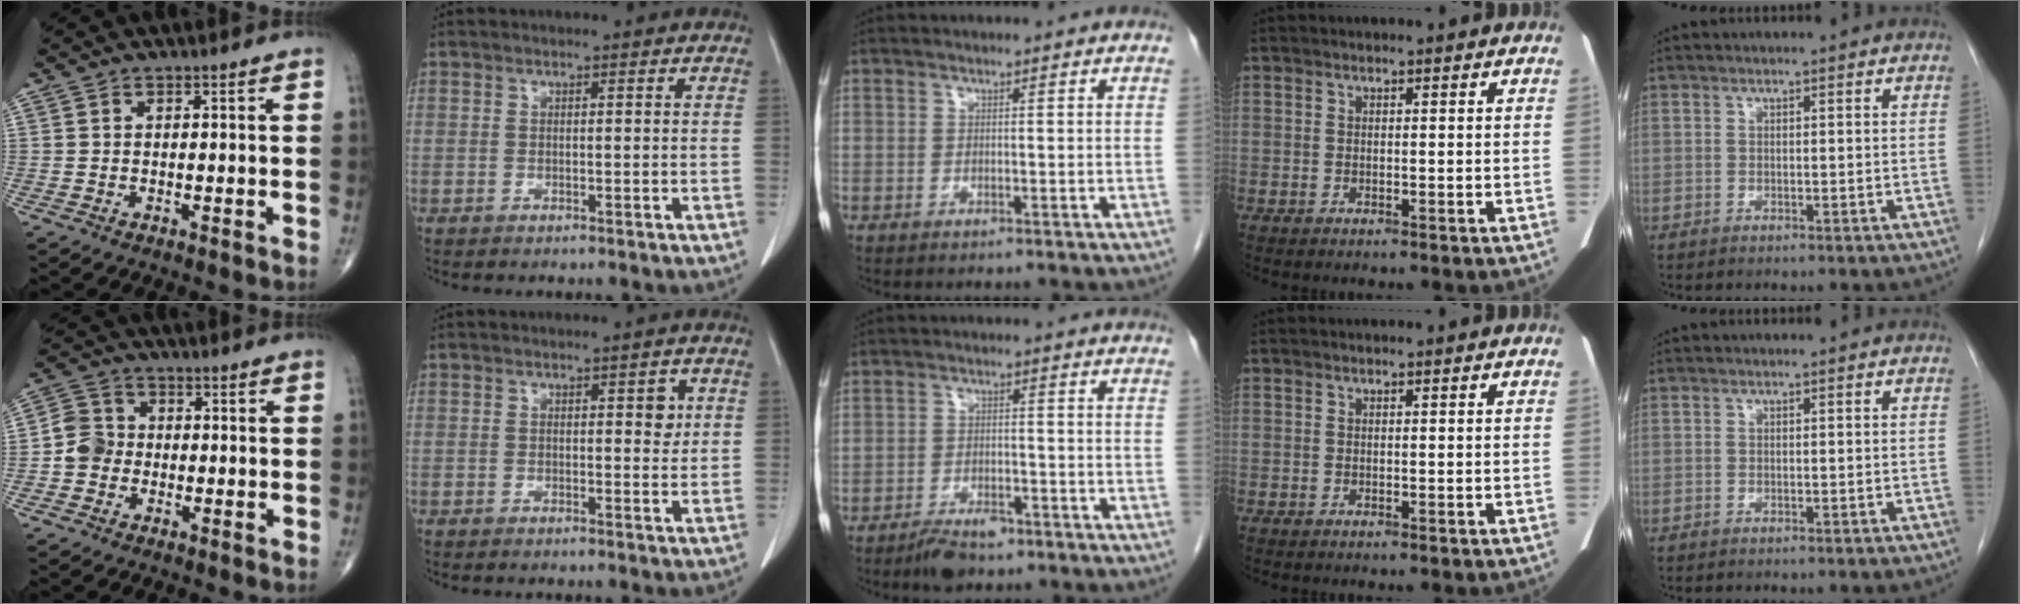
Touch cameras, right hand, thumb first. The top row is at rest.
{"thumb": {"total": 5.0, "force": [-1.2, 4.5, 1.9], "torque": [-0.021, 0.014, -0.034]}, "index": {"total": 2.5, "force": [0.7, 1.1, 2.1], "torque": [-0.025, 0.002, 0.009]}, "middle": {"total": 4.3, "force": [-3.2, 1.5, 2.4], "torque": [-0.044, -0.001, -0.050]}}